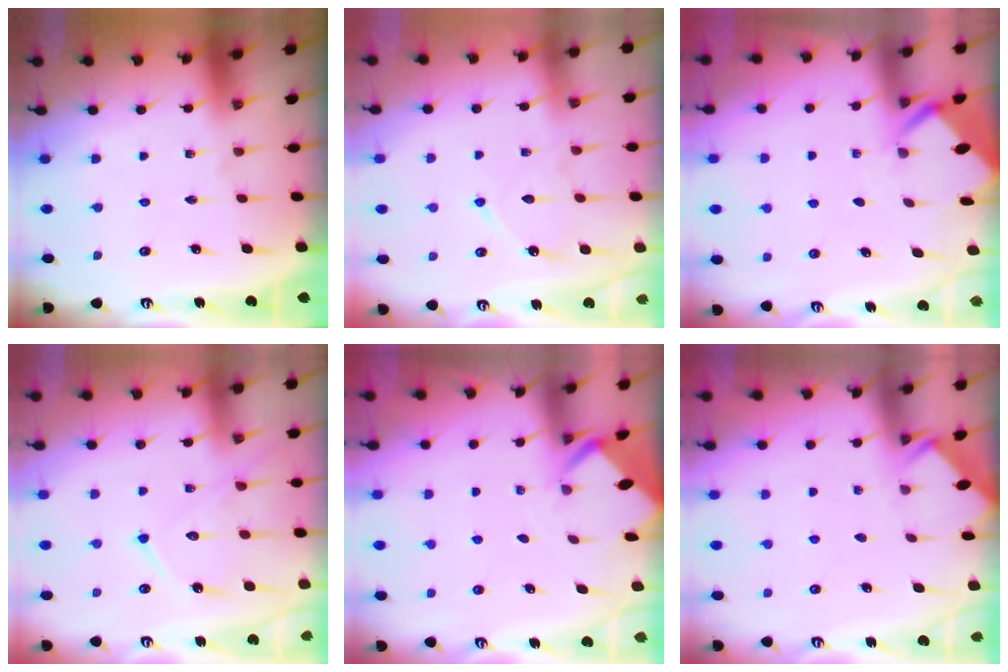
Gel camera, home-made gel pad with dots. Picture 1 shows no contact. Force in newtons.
{"total": 7.8, "press": 7.7, "slide": 0.7}
{"total": 2.8, "press": 2.8, "slide": 0.2}
{"total": 13.6, "press": 13.6, "slide": 1.3}
{"total": 2.0, "press": 2.0, "slide": 0.2}
{"total": 2.5, "press": 2.4, "slide": 0.4}